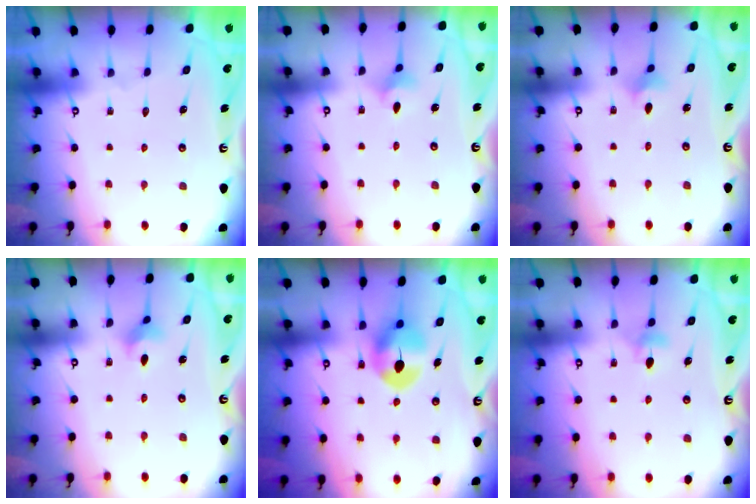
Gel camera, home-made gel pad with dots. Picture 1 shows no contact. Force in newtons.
{"total": 3.6, "press": 3.6, "slide": 0.6}
{"total": 2.8, "press": 2.8, "slide": 0.6}
{"total": 3.0, "press": 2.9, "slide": 0.7}
{"total": 7.5, "press": 7.5, "slide": 0.6}
{"total": 4.0, "press": 3.9, "slide": 0.8}